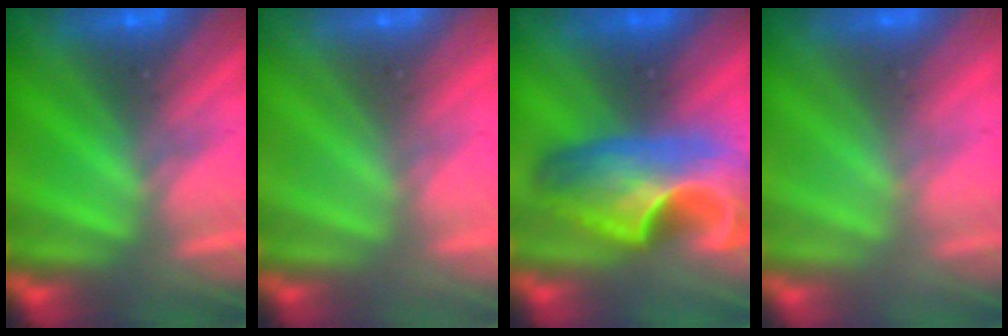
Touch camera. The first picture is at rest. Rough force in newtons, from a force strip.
{"total": 2.8}
{"total": 7.6}
{"total": 2.7}